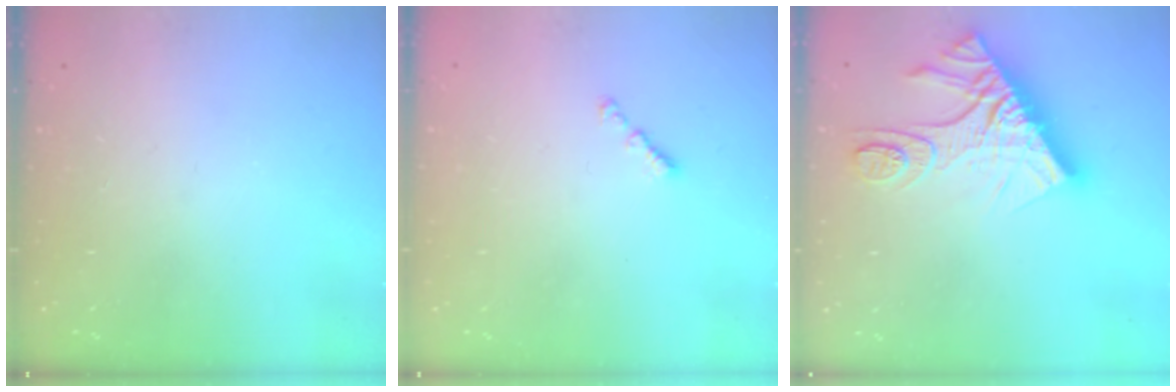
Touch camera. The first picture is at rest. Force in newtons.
{"total": 1.1, "press": 1.0, "slide": 0.4}
{"total": 15.8, "press": 15.8, "slide": 1.4}